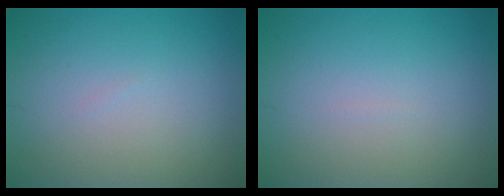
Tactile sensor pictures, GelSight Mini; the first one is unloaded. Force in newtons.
{"total": 0.0}